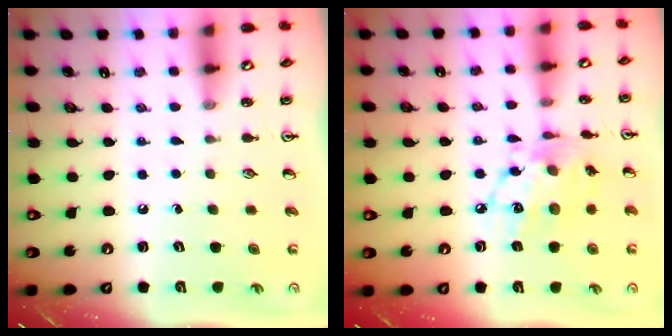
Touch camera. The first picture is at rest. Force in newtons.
{"total": 14.4, "press": 14.4, "slide": 1.2}